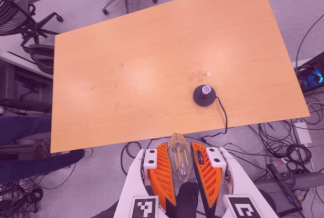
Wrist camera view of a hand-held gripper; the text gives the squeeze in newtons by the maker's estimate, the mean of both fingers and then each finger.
{"total": 12.3, "left": 13.8, "right": 10.8}